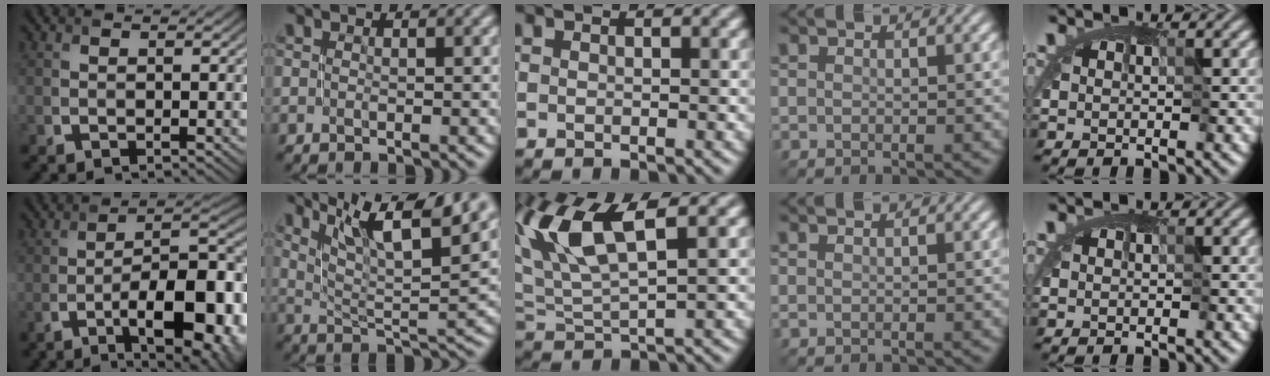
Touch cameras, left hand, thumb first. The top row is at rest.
{"thumb": {"total": 14.7, "force": [-7.2, 4.5, 12.0], "torque": [-0.164, 0.003, -0.114]}, "index": {"total": 11.8, "force": [8.2, 2.8, 8.1], "torque": [-0.131, 0.008, 0.135]}, "middle": {"total": 7.5, "force": [3.7, 2.4, 6.0], "torque": [-0.133, 0.015, 0.070]}, "ring": {"total": 0.6, "force": [0.5, 0.2, 0.4], "torque": [-0.005, -0.002, 0.003]}}